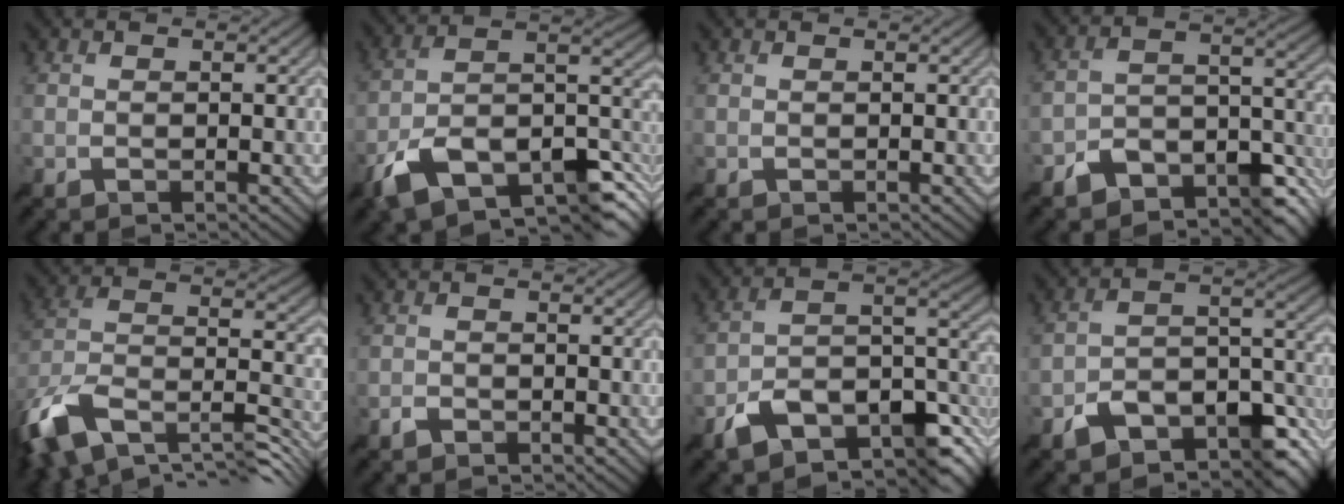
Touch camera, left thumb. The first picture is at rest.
{"total": 15.2, "force": [-9.2, 6.3, 10.3], "torque": [-0.204, -0.026, -0.151]}
{"total": 0.0}
{"total": 8.9, "force": [-6.3, 4.3, 4.6], "torque": [-0.069, -0.016, -0.121]}
{"total": 16.3, "force": [-8.4, 9.0, 10.8], "torque": [-0.277, -0.026, -0.126]}
{"total": 0.8, "force": [-0.7, 0.4, 0.0], "torque": [-0.001, -0.001, -0.016]}
{"total": 12.4, "force": [-7.7, 5.4, 8.1], "torque": [-0.136, -0.015, -0.132]}
{"total": 10.4, "force": [-6.8, 4.9, 6.2], "torque": [-0.092, -0.017, -0.126]}